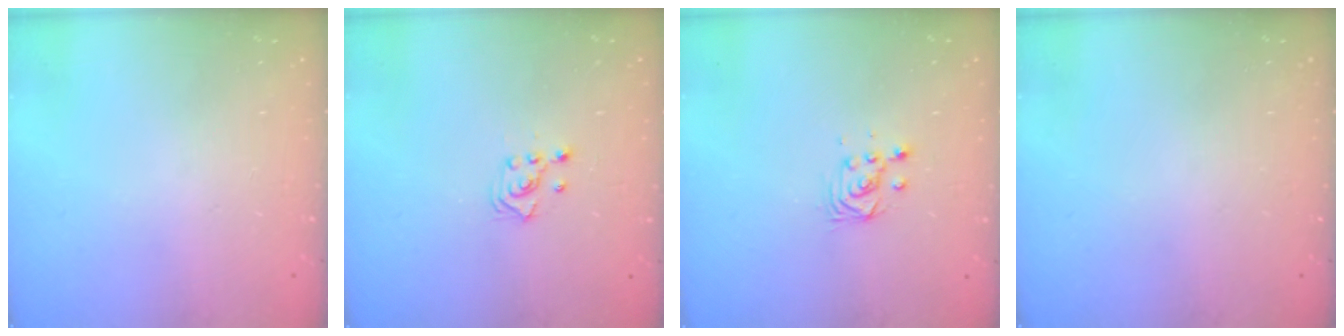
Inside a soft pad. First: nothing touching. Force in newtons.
{"total": 2.5, "press": 2.3, "slide": 1.0}
{"total": 3.7, "press": 3.7, "slide": 0.3}
{"total": 0.0}